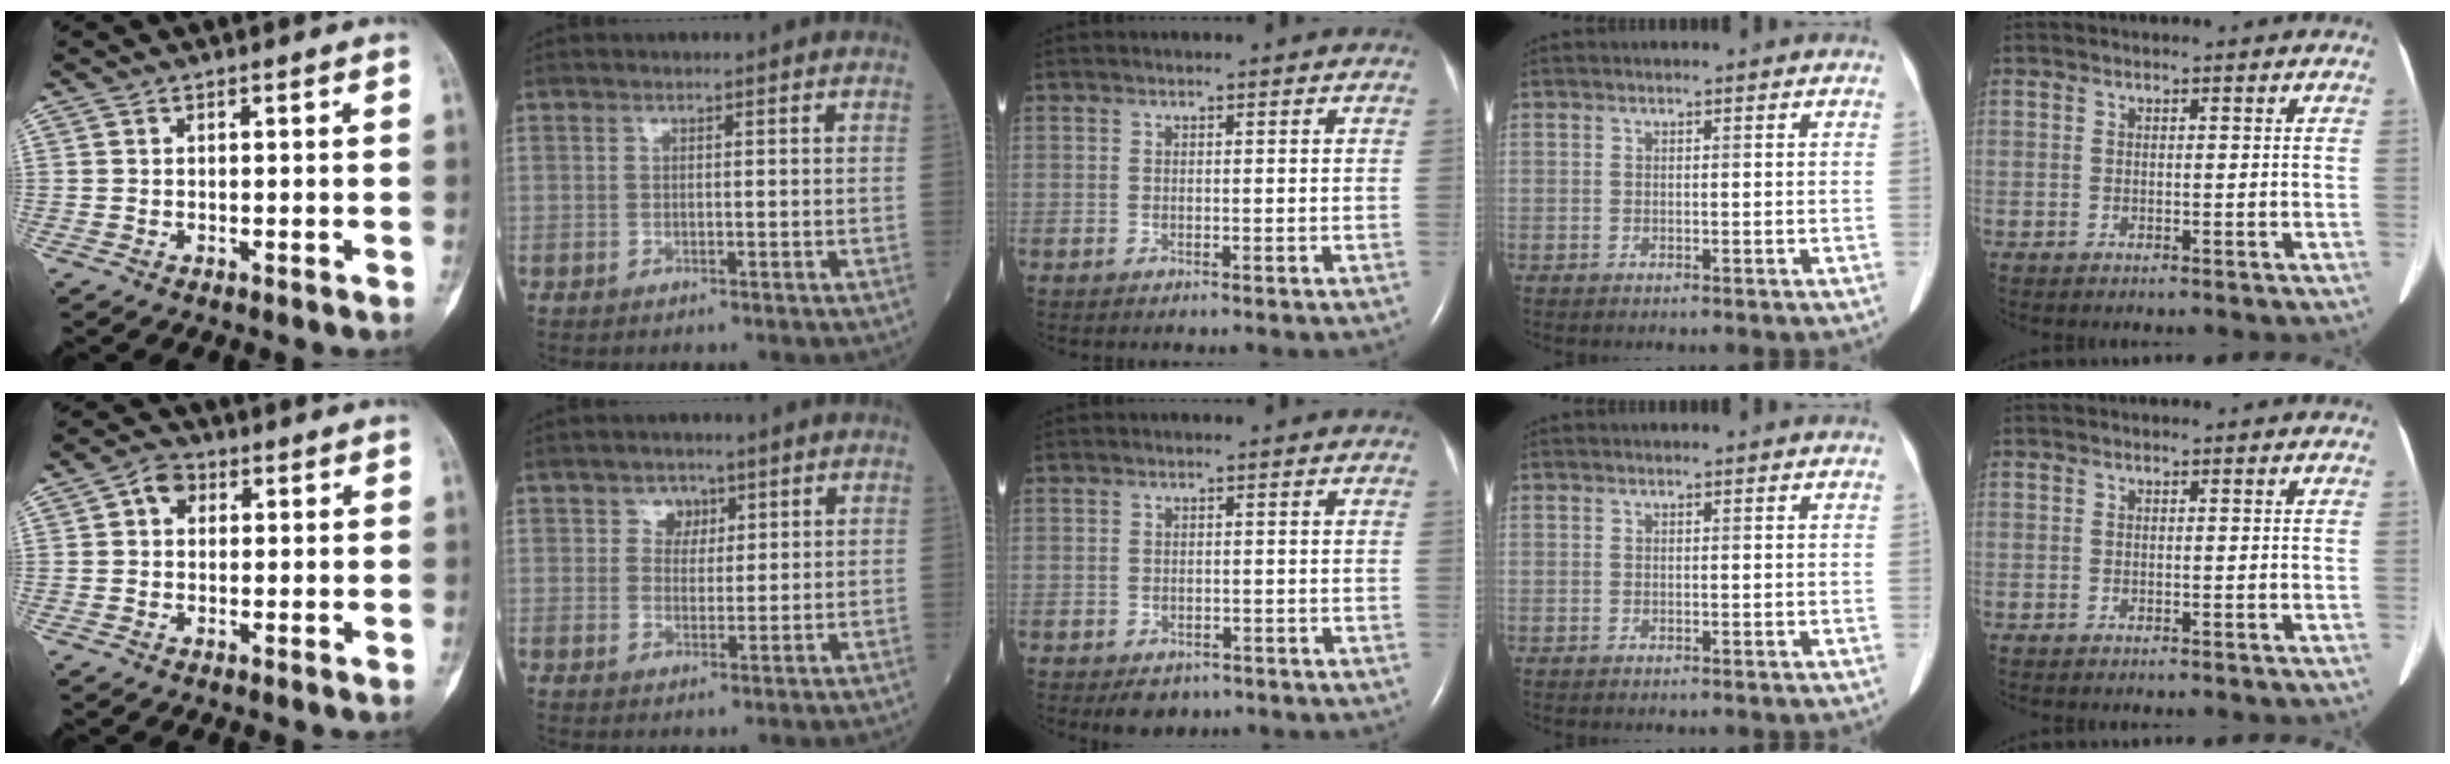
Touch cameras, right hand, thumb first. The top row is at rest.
{"thumb": {"total": 3.7, "force": [0.9, 3.0, 2.0], "torque": [-0.016, 0.009, 0.009]}, "index": {"total": 2.9, "force": [1.4, 2.4, 0.9], "torque": [-0.007, 0.002, 0.018]}, "middle": {"total": 3.2, "force": [-2.2, 2.0, 1.1], "torque": [-0.013, 0.001, -0.022]}}